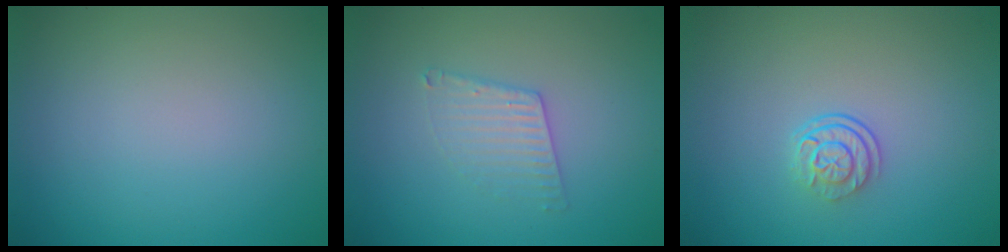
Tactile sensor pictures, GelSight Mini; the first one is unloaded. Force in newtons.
{"total": 2.1, "press": 2.1, "slide": 0.3}
{"total": 2.5, "press": 1.8, "slide": 1.8}